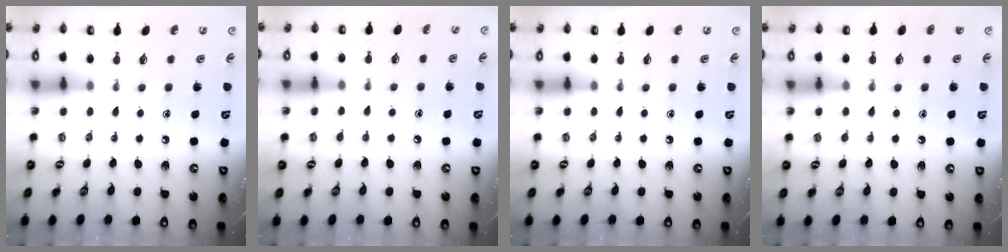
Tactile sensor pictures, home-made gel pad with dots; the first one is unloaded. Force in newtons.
{"total": 5.2, "press": 5.1, "slide": 0.6}
{"total": 0.0}
{"total": 1.0, "press": 1.0, "slide": 0.1}